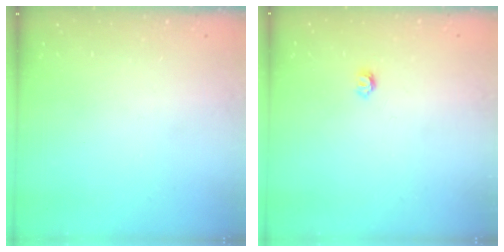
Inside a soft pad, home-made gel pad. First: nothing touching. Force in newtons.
{"total": 3.5, "press": 3.5, "slide": 0.3}